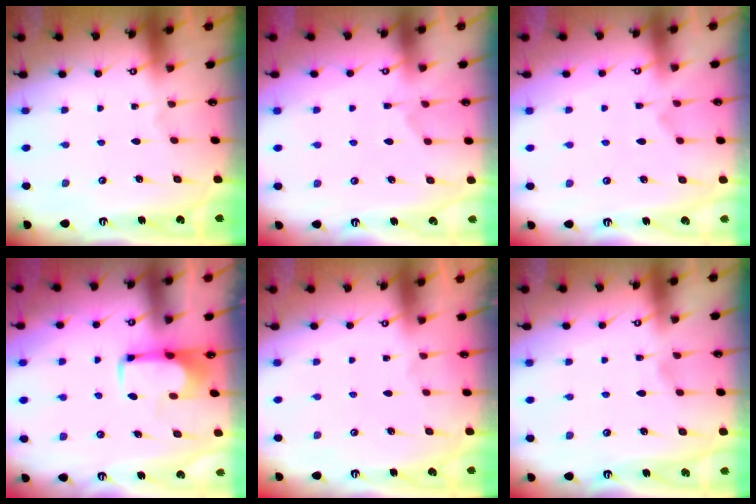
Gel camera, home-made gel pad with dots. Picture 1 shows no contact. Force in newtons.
{"total": 2.4, "press": 2.1, "slide": 1.1}
{"total": 2.3, "press": 2.0, "slide": 1.1}
{"total": 2.0, "press": 1.9, "slide": 0.4}
{"total": 1.3, "press": 1.1, "slide": 0.8}
{"total": 3.5, "press": 3.4, "slide": 0.4}